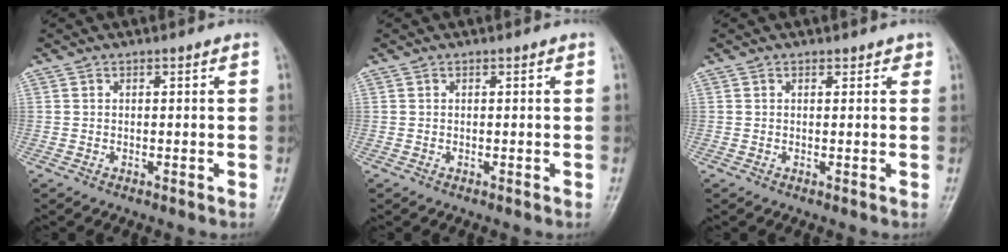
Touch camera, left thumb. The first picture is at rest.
{"total": 0.0}
{"total": 1.1, "force": [0.8, 0.8, 0.3], "torque": [0.009, -0.004, 0.006]}